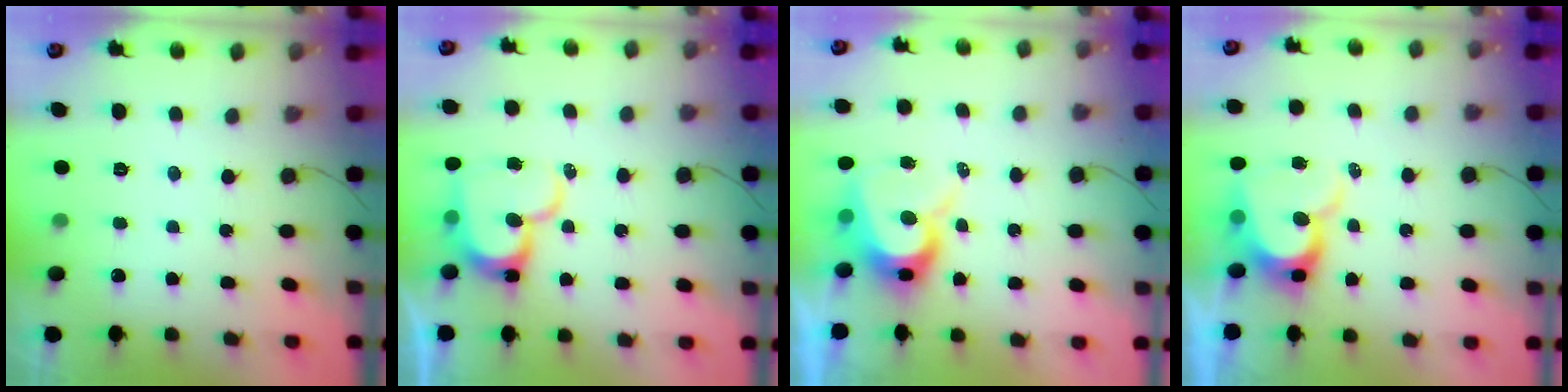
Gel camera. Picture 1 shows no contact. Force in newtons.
{"total": 16.2, "press": 16.1, "slide": 1.7}
{"total": 9.3, "press": 9.2, "slide": 0.7}
{"total": 11.1, "press": 11.0, "slide": 1.0}